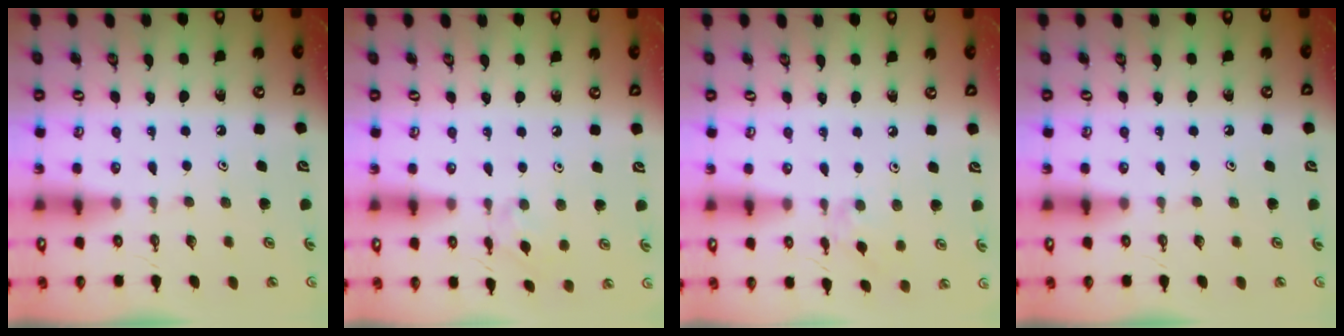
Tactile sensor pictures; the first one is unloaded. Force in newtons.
{"total": 2.6, "press": 2.6, "slide": 0.6}
{"total": 3.0, "press": 3.0, "slide": 0.6}
{"total": 0.0}